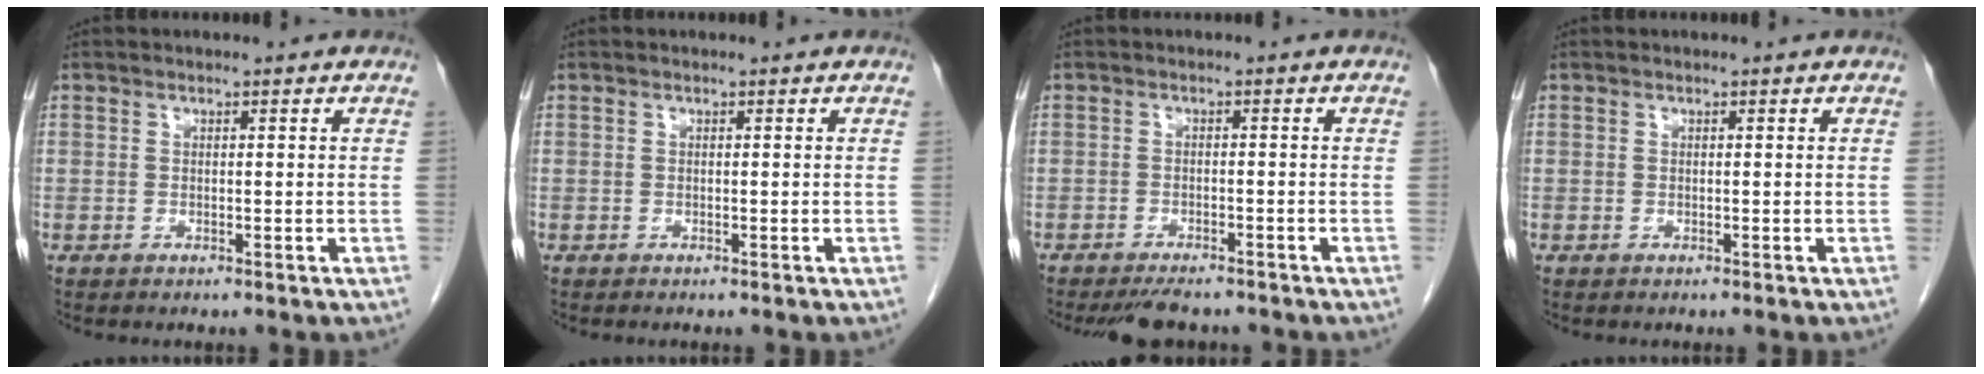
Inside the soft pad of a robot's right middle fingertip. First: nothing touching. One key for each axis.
{"total": 0.0}
{"total": 4.9, "fx": -4.4, "fy": 1.3, "fz": 1.8, "tx": -0.021, "ty": -0.007, "tz": -0.067}
{"total": 0.0}